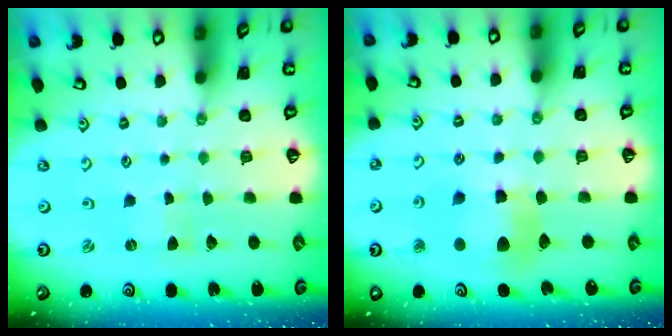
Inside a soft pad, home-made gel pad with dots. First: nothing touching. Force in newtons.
{"total": 8.9, "press": 8.8, "slide": 1.3}